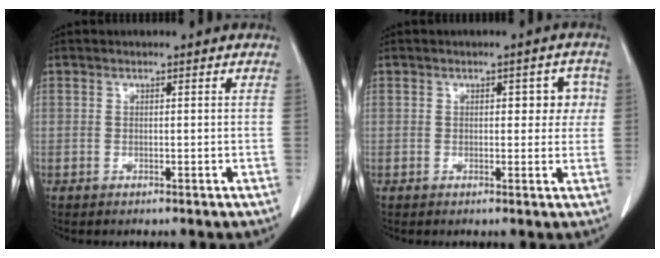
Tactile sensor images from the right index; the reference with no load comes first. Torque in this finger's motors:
{"motor_torque": [0.03, -0.02, 0.05, 0.00]}